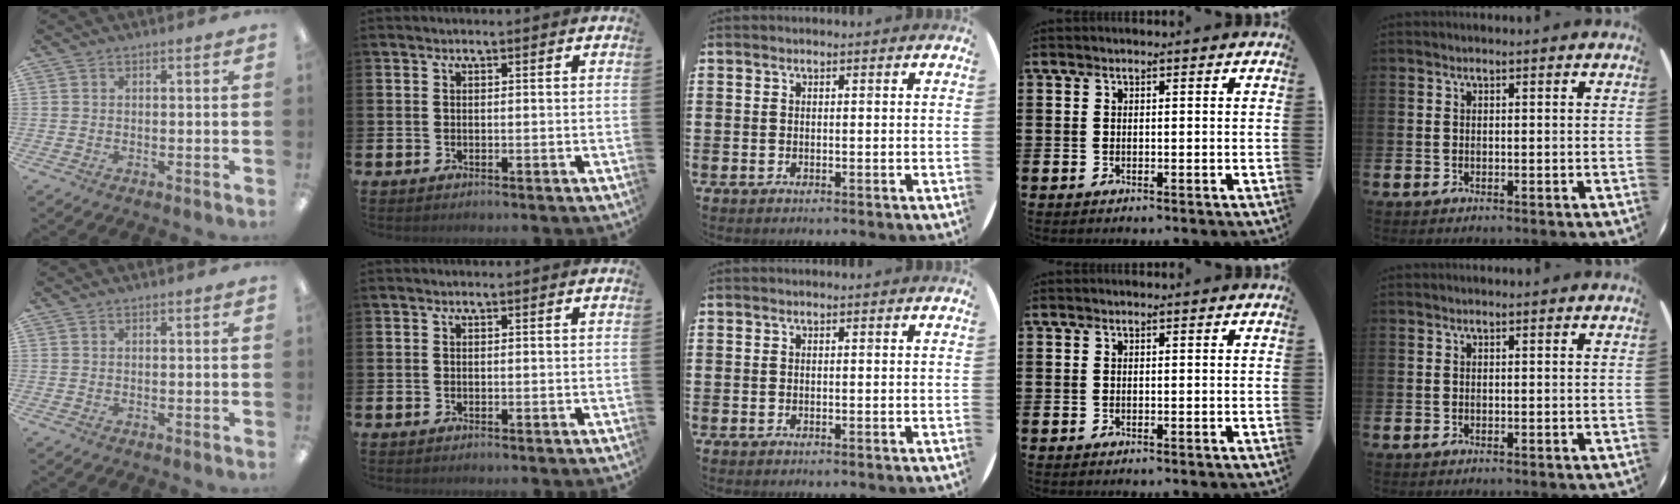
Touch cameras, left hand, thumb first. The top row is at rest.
{}